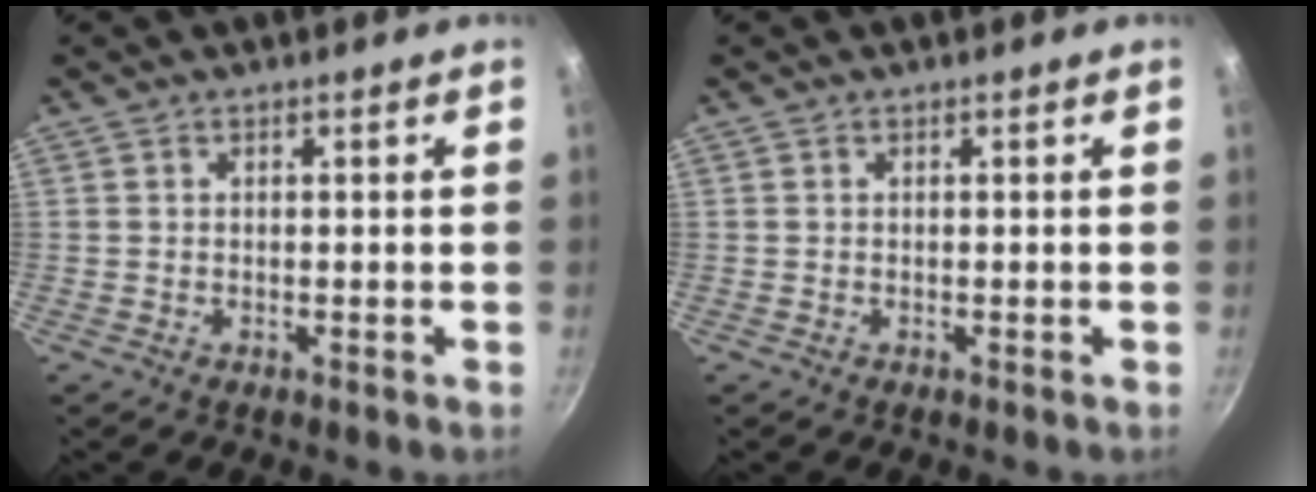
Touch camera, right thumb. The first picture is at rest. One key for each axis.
{"total": 0.0}